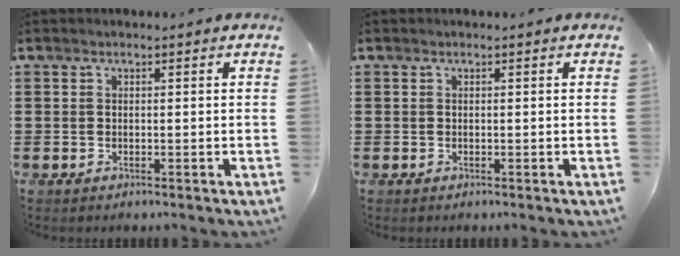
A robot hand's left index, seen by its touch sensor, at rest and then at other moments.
{"total": 0.0}